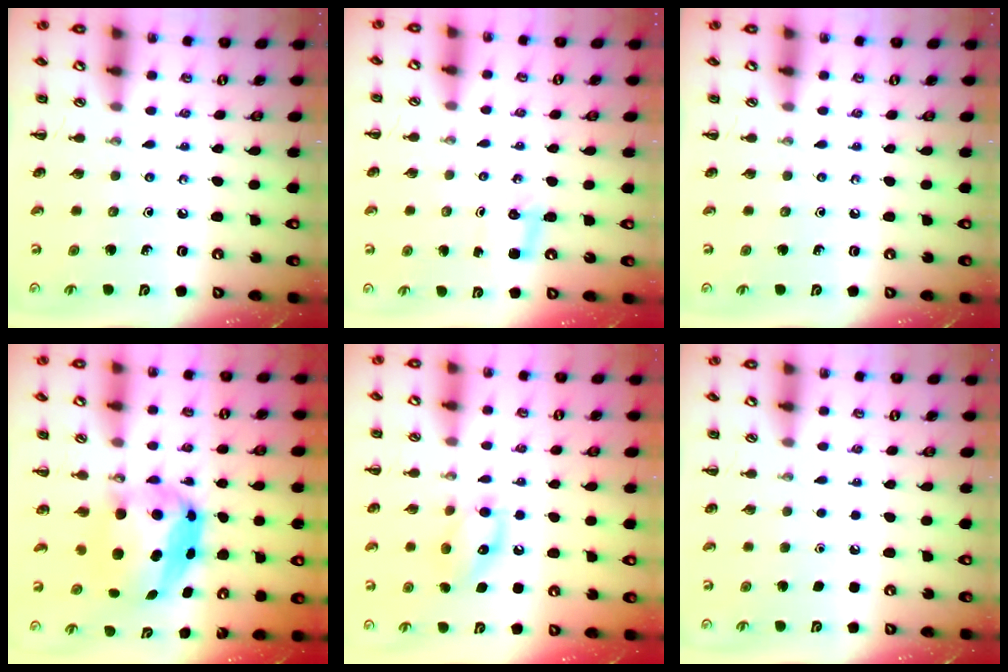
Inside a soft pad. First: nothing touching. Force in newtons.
{"total": 2.8, "press": 2.6, "slide": 0.9}
{"total": 0.0}
{"total": 7.2, "press": 7.0, "slide": 1.6}
{"total": 11.3, "press": 11.2, "slide": 1.0}
{"total": 1.6, "press": 1.6, "slide": 0.1}